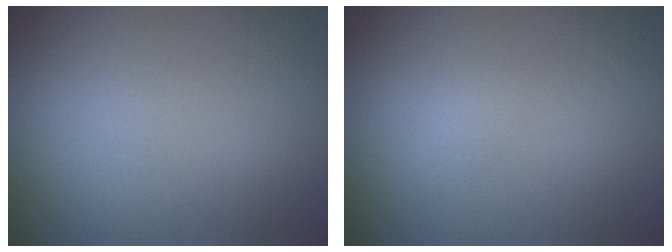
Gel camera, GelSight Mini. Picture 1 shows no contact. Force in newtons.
{"total": 0.7, "press": 0.7, "slide": 0.1}